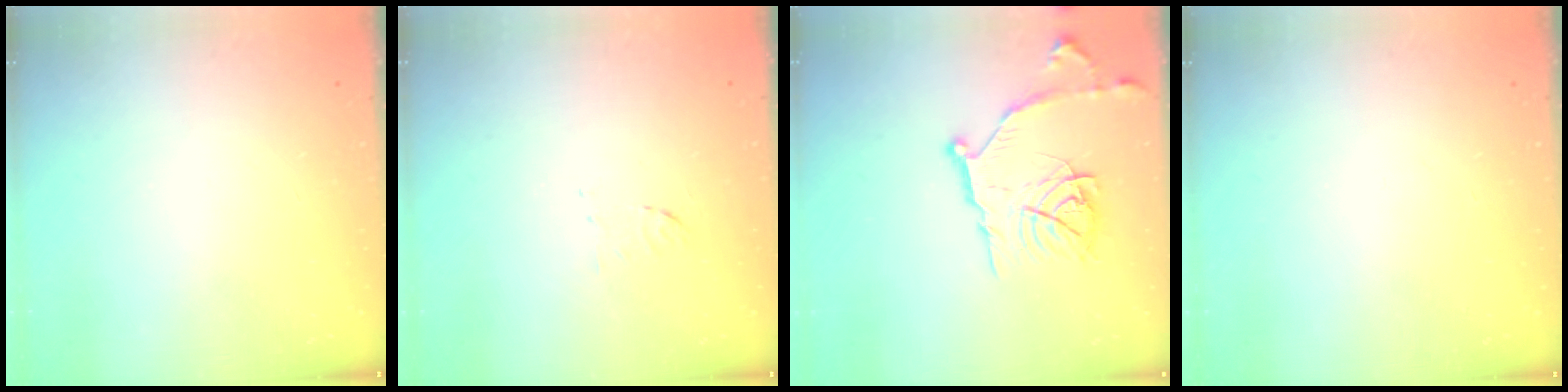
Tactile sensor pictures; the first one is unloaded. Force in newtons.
{"total": 5.4, "press": 5.3, "slide": 1.0}
{"total": 15.2, "press": 15.2, "slide": 1.1}
{"total": 0.0}